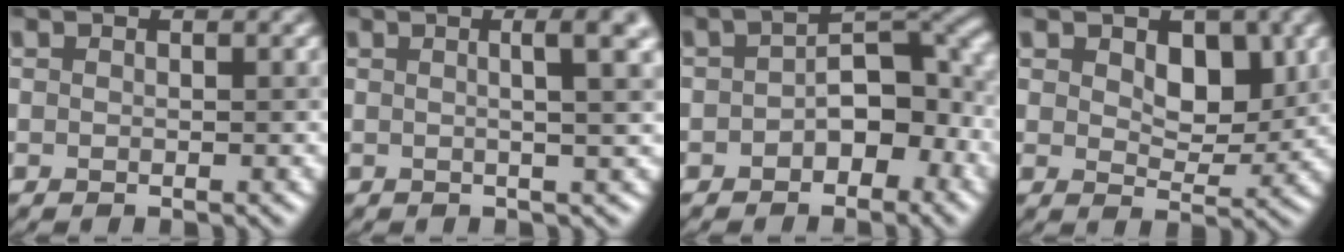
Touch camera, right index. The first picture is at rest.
{"total": 5.7, "force": [1.4, 1.8, 5.2], "torque": [-0.038, 0.029, -0.002]}
{"total": 5.1, "force": [-1.1, 3.0, 4.0], "torque": [-0.043, 0.016, -0.024]}
{"total": 3.4, "force": [1.3, 2.2, 2.2], "torque": [-0.036, -0.003, 0.021]}